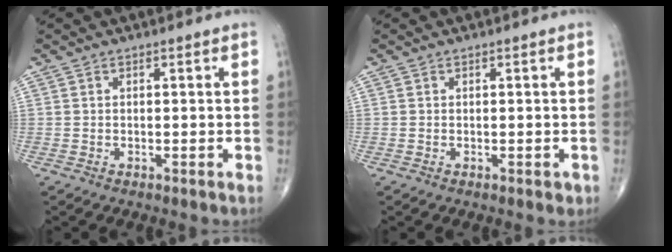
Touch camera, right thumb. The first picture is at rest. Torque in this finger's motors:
{"motor_torque": [-0.15, 0.03, -0.13, -0.06, 0.03]}